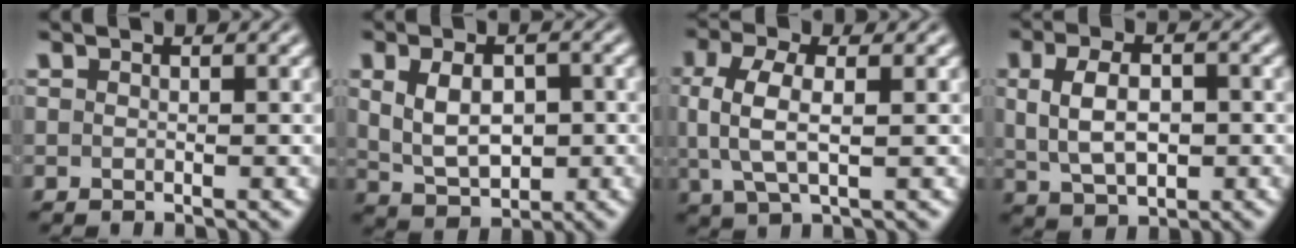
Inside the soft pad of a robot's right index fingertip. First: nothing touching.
{"total": 5.7, "force": [-0.1, 4.0, 4.1], "torque": [-0.071, -0.014, 0.008]}
{"total": 4.3, "force": [0.3, 2.0, 3.8], "torque": [-0.091, -0.012, 0.016]}
{"total": 5.1, "force": [-0.1, 3.3, 4.0], "torque": [-0.070, -0.006, 0.008]}